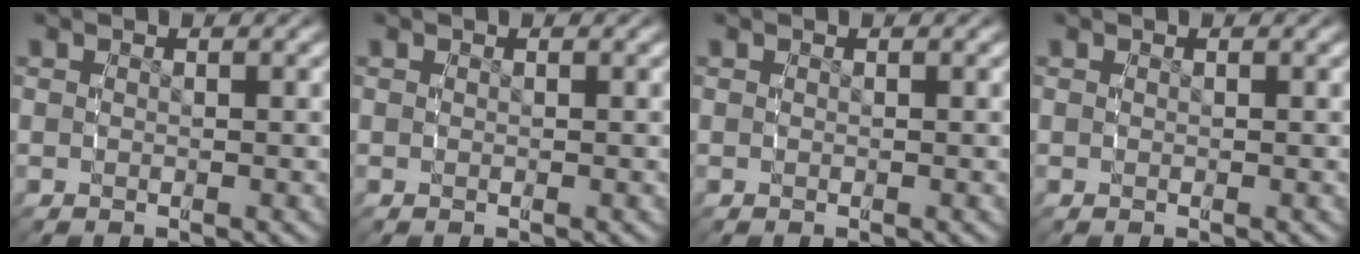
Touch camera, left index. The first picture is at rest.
{"total": 0.0}
{"total": 0.0}
{"total": 0.0}